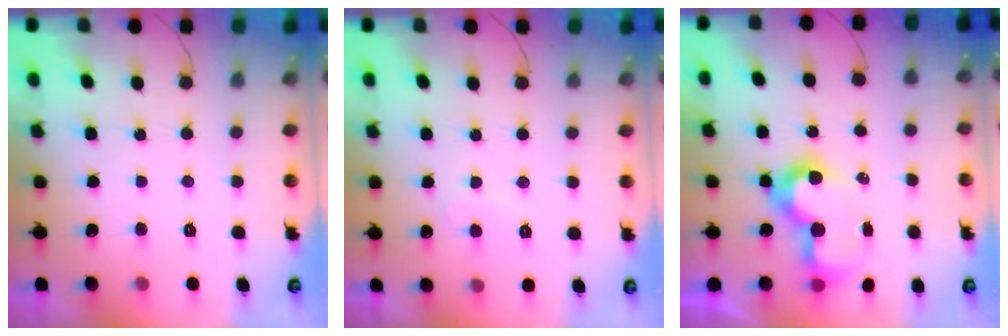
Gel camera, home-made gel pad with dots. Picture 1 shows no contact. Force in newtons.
{"total": 6.1, "press": 6.1, "slide": 0.5}
{"total": 10.0, "press": 10.0, "slide": 0.6}